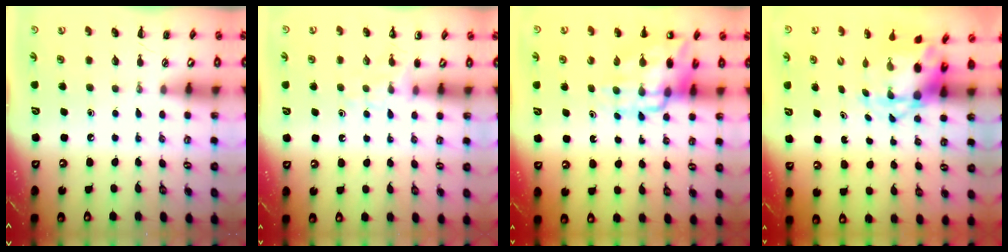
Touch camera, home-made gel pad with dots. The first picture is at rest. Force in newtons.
{"total": 6.5, "press": 6.2, "slide": 2.1}
{"total": 13.8, "press": 13.3, "slide": 3.7}
{"total": 4.2, "press": 4.1, "slide": 0.9}